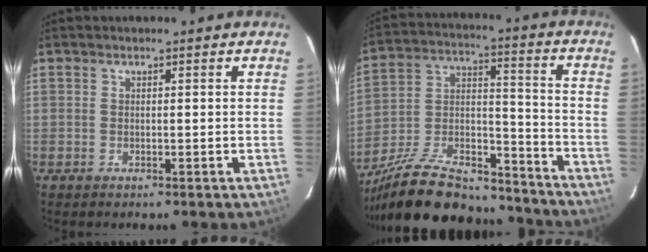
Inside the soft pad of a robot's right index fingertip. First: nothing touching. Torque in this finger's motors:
{"motor_torque": [0.75, -0.69, 0.70, 0.18]}